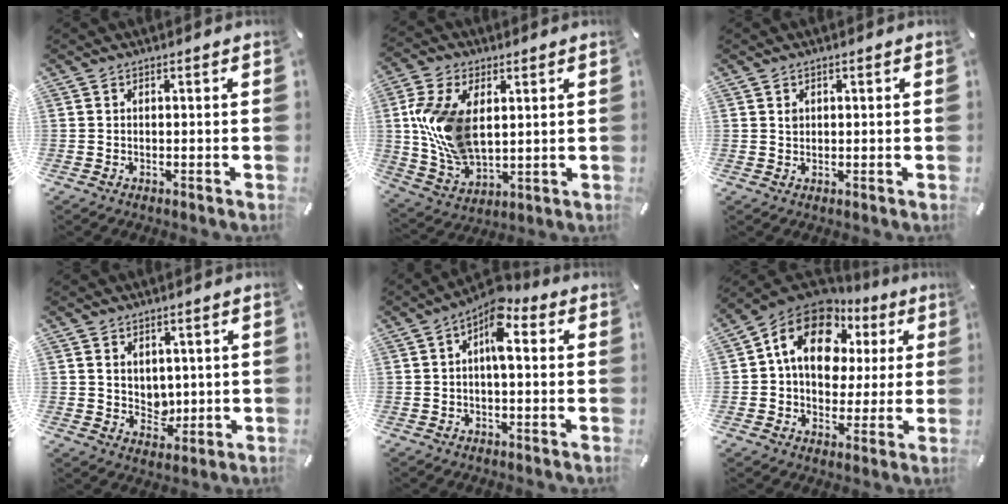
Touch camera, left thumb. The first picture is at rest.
{"total": 15.1, "force": [2.9, 9.9, 11.0], "torque": [-0.263, 0.000, 0.052]}
{"total": 1.1, "force": [0.4, 1.0, 0.3], "torque": [0.001, -0.001, 0.007]}
{"total": 4.9, "force": [2.0, 4.5, 0.6], "torque": [-0.002, -0.013, 0.034]}
{"total": 8.3, "force": [3.1, 3.9, 6.6], "torque": [-0.091, -0.023, 0.047]}
{"total": 16.2, "force": [6.2, 11.6, 9.5], "torque": [-0.168, -0.025, 0.111]}